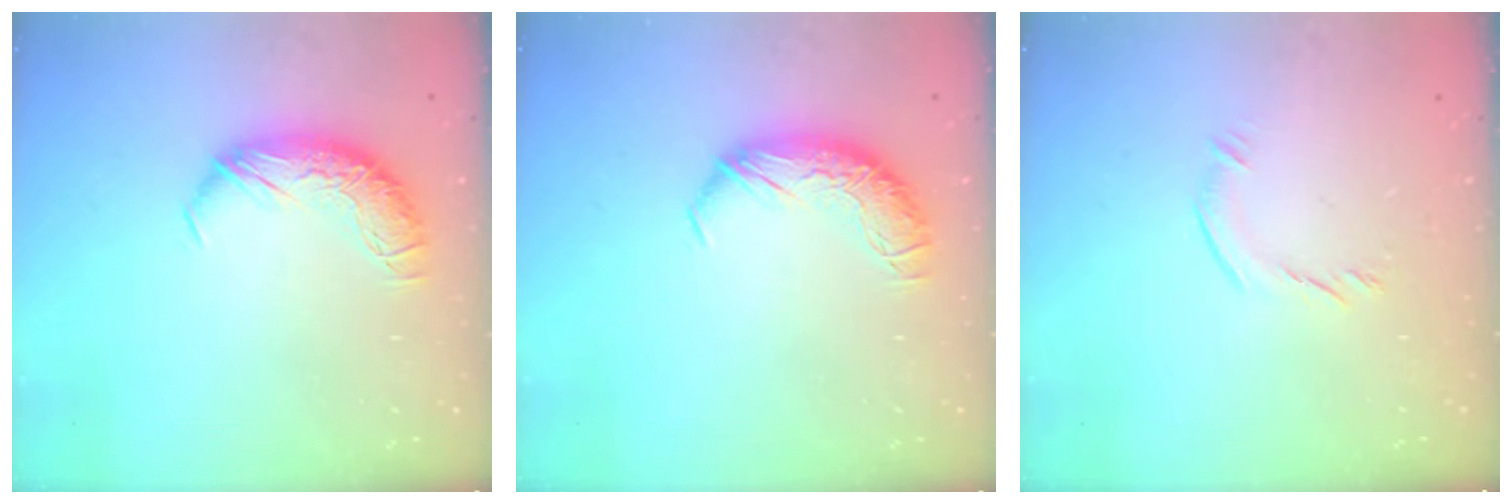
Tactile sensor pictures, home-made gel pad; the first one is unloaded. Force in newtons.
{"total": 0.0}
{"total": 5.5, "press": 5.4, "slide": 0.8}